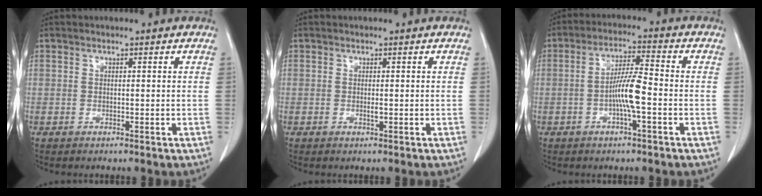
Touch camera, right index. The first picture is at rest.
{"total": 0.6, "force": [0.0, 0.2, 0.6], "torque": [-0.012, -0.003, 0.000]}
{"total": 6.5, "force": [-1.7, 0.4, 6.2], "torque": [-0.126, 0.007, -0.032]}